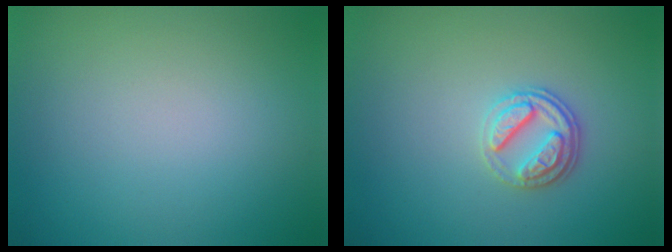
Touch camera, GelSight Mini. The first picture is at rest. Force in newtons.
{"total": 2.8, "press": 2.6, "slide": 1.1}